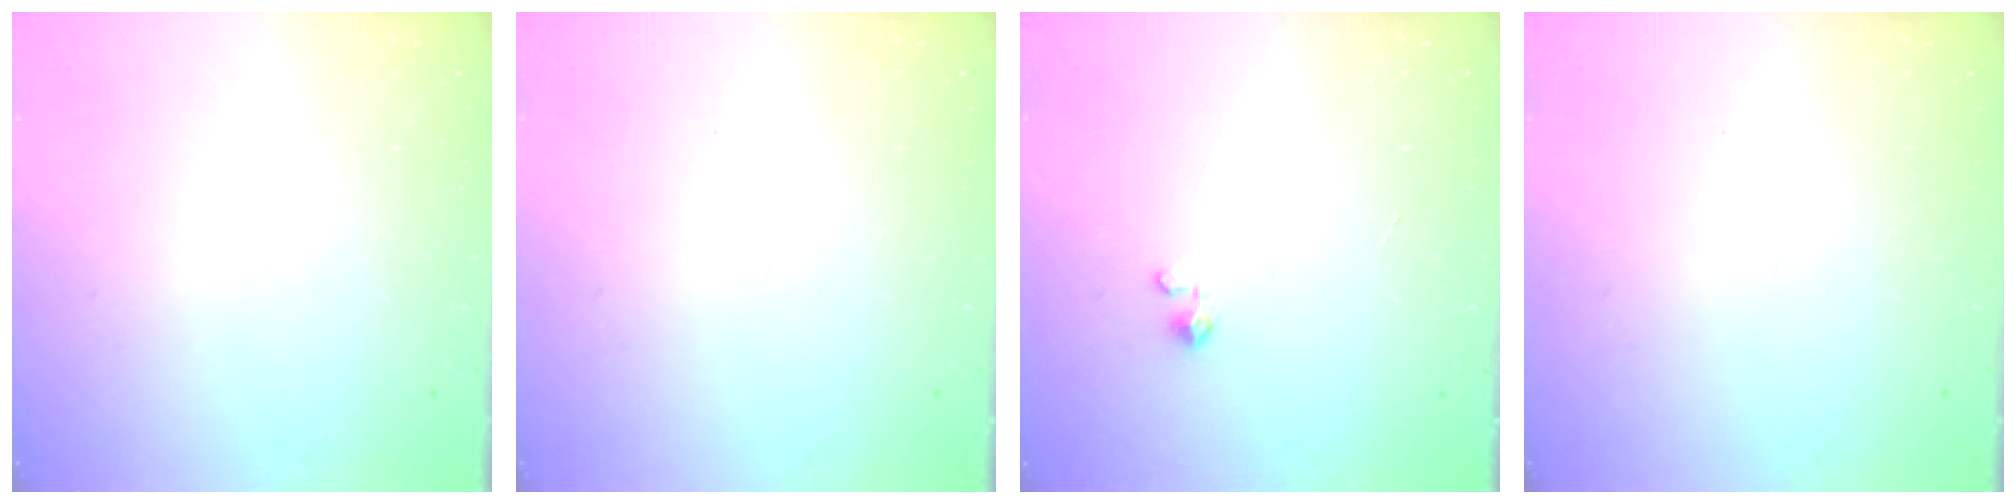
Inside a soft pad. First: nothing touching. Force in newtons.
{"total": 0.0}
{"total": 2.3, "press": 2.2, "slide": 0.3}
{"total": 0.0}